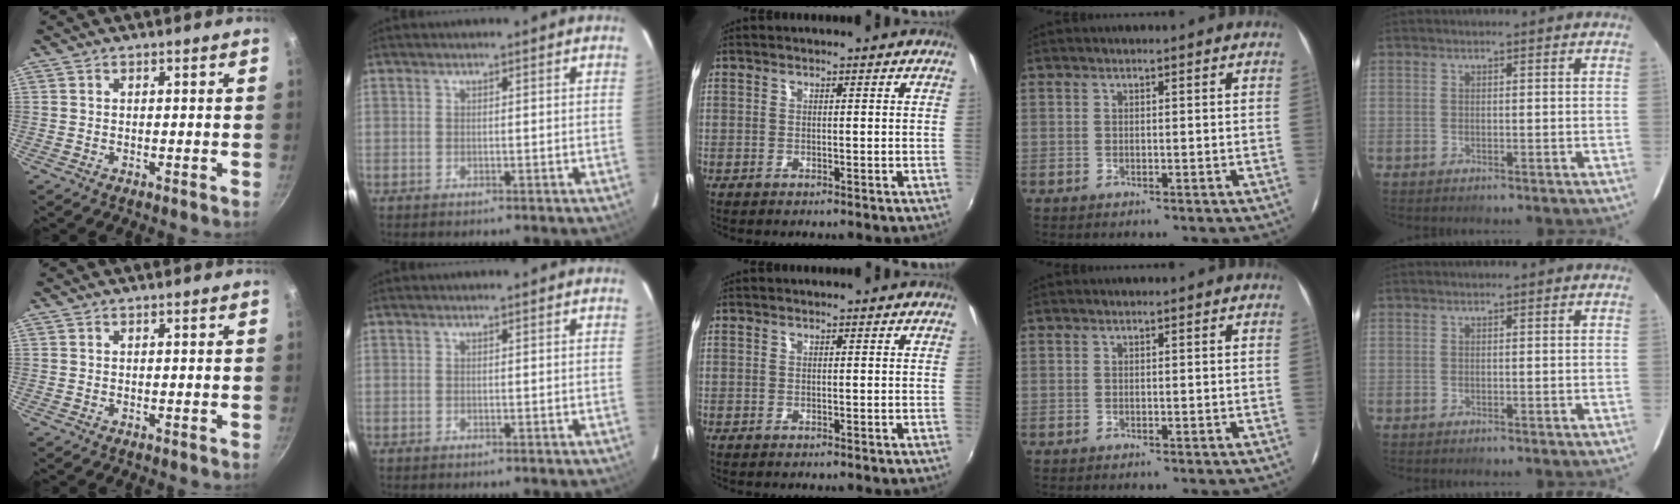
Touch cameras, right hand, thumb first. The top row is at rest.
{}